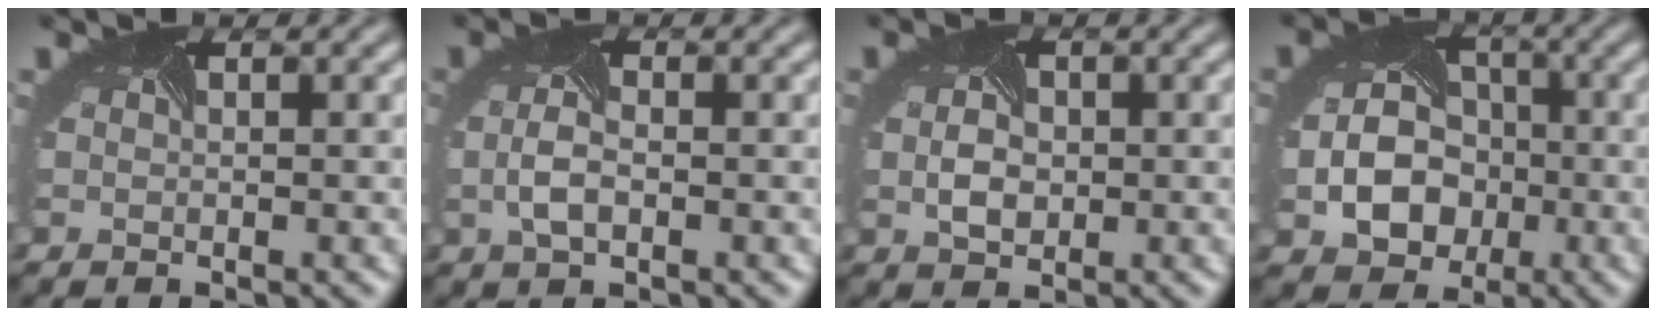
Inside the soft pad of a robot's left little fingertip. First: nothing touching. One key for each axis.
{"total": 2.2, "fx": -0.4, "fy": 1.0, "fz": 2.0, "tx": -0.053, "ty": -0.004, "tz": -0.008}
{"total": 2.6, "fx": -0.1, "fy": 1.8, "fz": 1.8, "tx": -0.041, "ty": -0.004, "tz": 0.000}
{"total": 6.9, "fx": -1.7, "fy": 5.5, "fz": 3.8, "tx": -0.062, "ty": -0.020, "tz": -0.026}